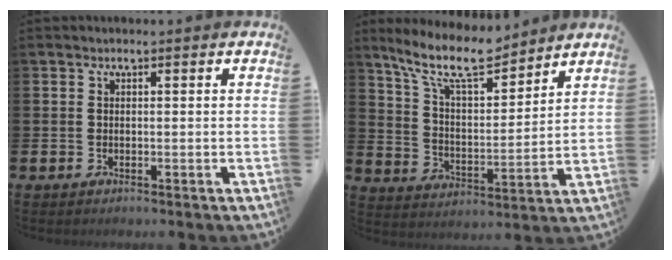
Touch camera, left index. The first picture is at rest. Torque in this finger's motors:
{"motor_torque": [0.07, -0.56, 0.72, 0.21]}